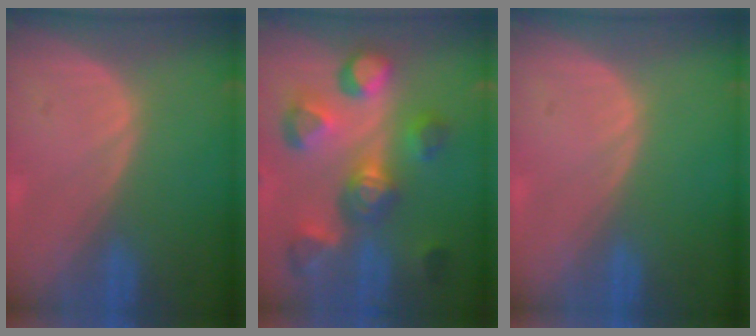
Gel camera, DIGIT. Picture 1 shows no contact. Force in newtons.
{"total": 10.9, "press": 9.9, "slide": 4.5}
{"total": 0.0}